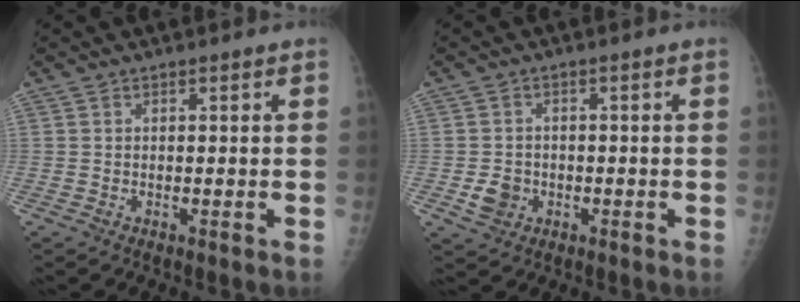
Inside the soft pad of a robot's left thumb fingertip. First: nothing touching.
{"total": 4.0, "force": [-1.2, 3.4, 1.7], "torque": [-0.018, 0.005, -0.016]}